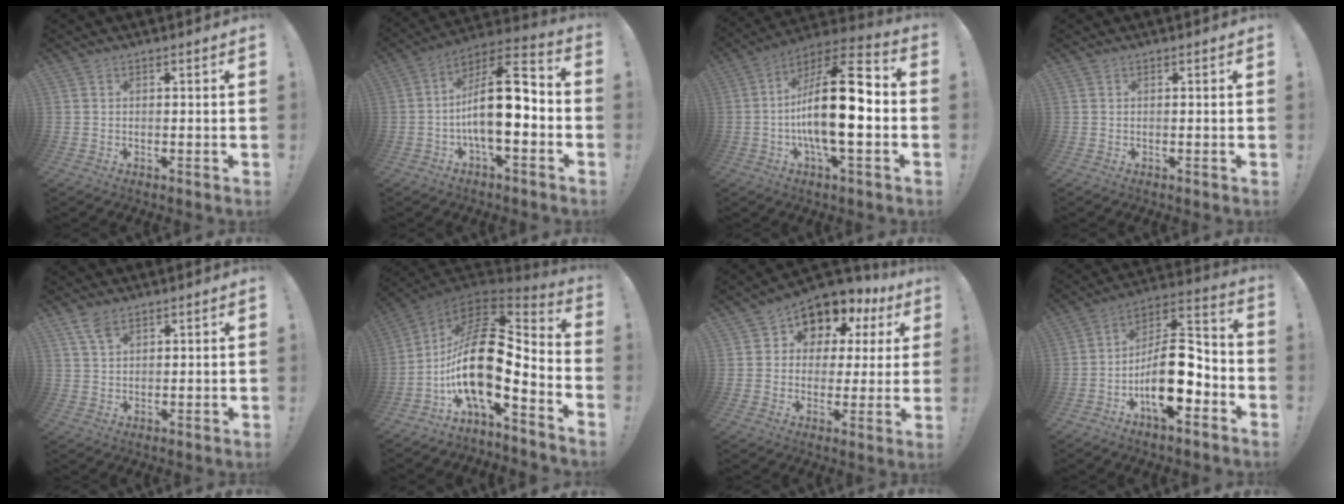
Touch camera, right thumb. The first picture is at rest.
{"total": 17.3, "force": [-2.7, 7.1, 15.5], "torque": [-0.254, 0.015, -0.039]}
{"total": 22.9, "force": [-2.7, 8.0, 21.2], "torque": [-0.368, 0.015, -0.049]}
{"total": 0.0}
{"total": 4.7, "force": [3.2, 2.4, 2.5], "torque": [-0.042, -0.016, 0.059]}
{"total": 22.0, "force": [-1.7, 9.2, 20.0], "torque": [-0.399, 0.002, -0.031]}
{"total": 7.8, "force": [4.3, 6.0, 2.5], "torque": [-0.037, -0.044, 0.078]}
{"total": 18.5, "force": [-6.3, 8.5, 15.1], "torque": [-0.254, 0.038, -0.096]}